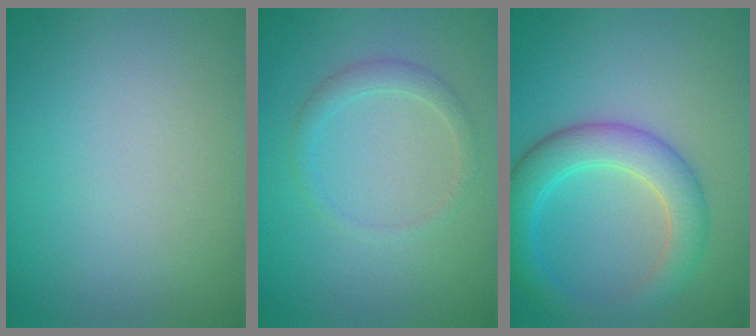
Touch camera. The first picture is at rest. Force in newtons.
{"total": 1.5, "press": 1.5, "slide": 0.2}
{"total": 4.8, "press": 4.8, "slide": 0.1}